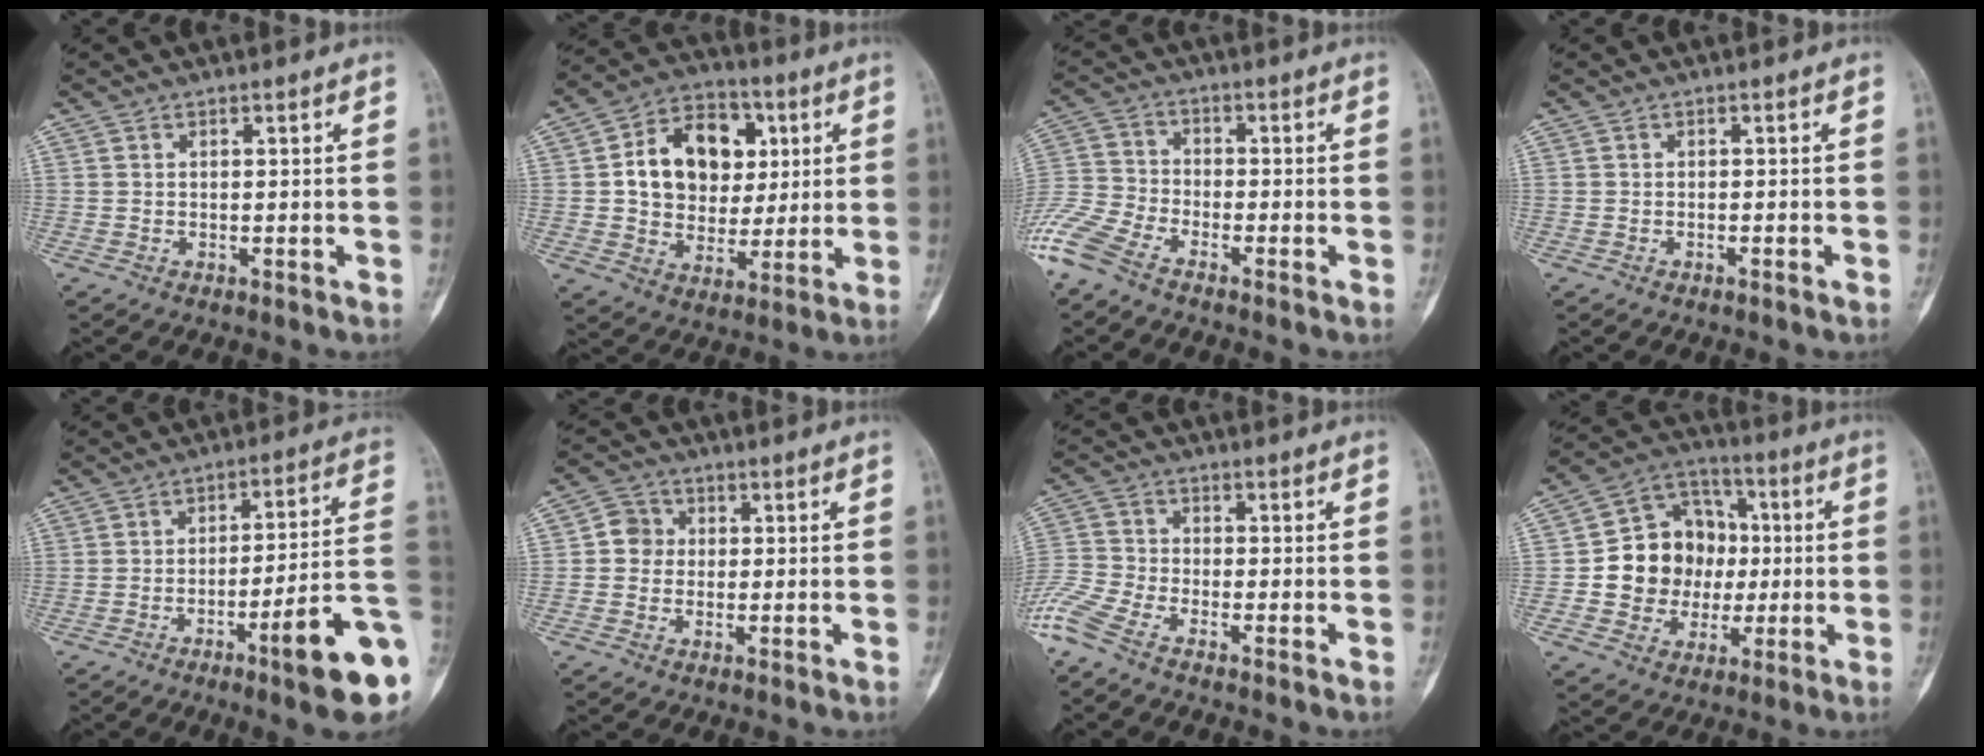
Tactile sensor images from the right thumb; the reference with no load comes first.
{"total": 16.3, "force": [3.3, 12.5, 9.9], "torque": [-0.121, 0.008, 0.057]}
{"total": 9.3, "force": [-7.0, 3.4, 5.1], "torque": [-0.129, 0.013, -0.150]}
{"total": 0.5, "force": [-0.4, 0.0, 0.4], "torque": [-0.014, 0.004, -0.004]}
{"total": 16.3, "force": [-6.3, 2.2, 14.9], "torque": [-0.166, 0.037, -0.085]}
{"total": 4.5, "force": [0.3, 4.3, 1.4], "torque": [0.000, 0.010, -0.003]}
{"total": 7.2, "force": [-5.4, 1.8, 4.3], "torque": [-0.126, 0.006, -0.123]}
{"total": 15.3, "force": [-0.4, 13.1, 7.8], "torque": [-0.077, 0.030, 0.001]}